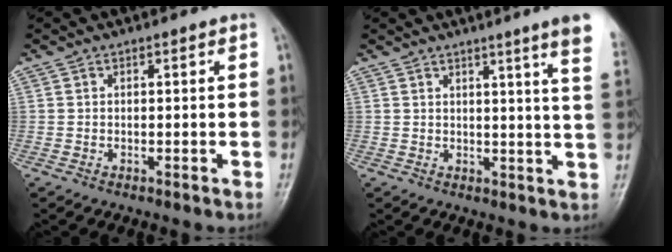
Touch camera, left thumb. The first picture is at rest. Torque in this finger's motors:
{"motor_torque": [3.14, 1.85, 1.57, -1.20, 0.07]}